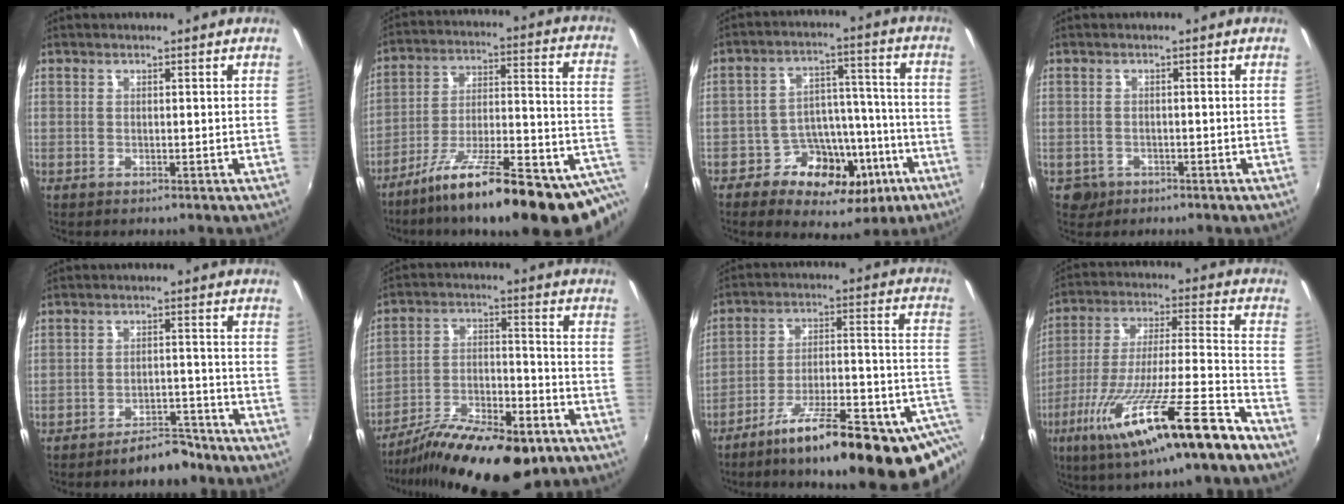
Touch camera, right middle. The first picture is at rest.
{"total": 23.1, "force": [-11.8, 4.5, 19.4], "torque": [-0.269, -0.033, -0.179]}
{"total": 14.1, "force": [-7.0, 10.5, 6.3], "torque": [-0.117, 0.036, -0.086]}
{"total": 3.1, "force": [-1.4, 2.6, 0.7], "torque": [-0.021, -0.002, -0.019]}
{"total": 6.1, "force": [-5.3, 2.3, 2.1], "torque": [-0.043, 0.021, -0.065]}
{"total": 20.1, "force": [-14.0, 6.5, 12.8], "torque": [-0.226, -0.031, -0.220]}
{"total": 20.4, "force": [-9.2, 3.8, 17.8], "torque": [-0.247, -0.022, -0.139]}
{"total": 22.3, "force": [-13.8, 1.4, 17.4], "torque": [-0.315, -0.055, -0.232]}